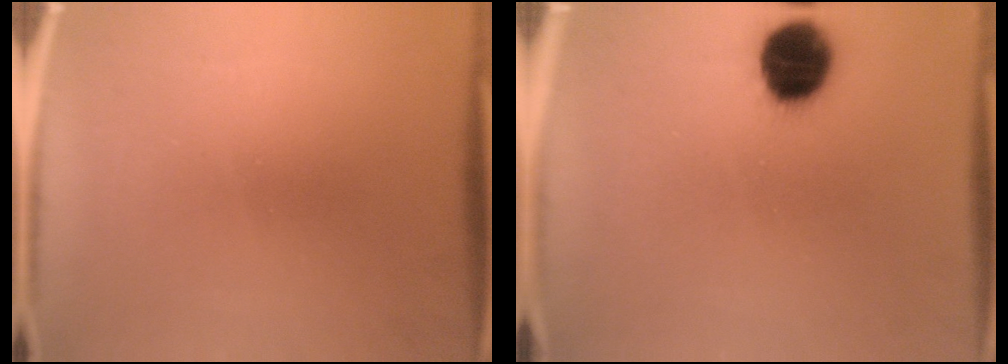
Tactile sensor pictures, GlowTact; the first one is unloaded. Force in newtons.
{"total": 12.3}